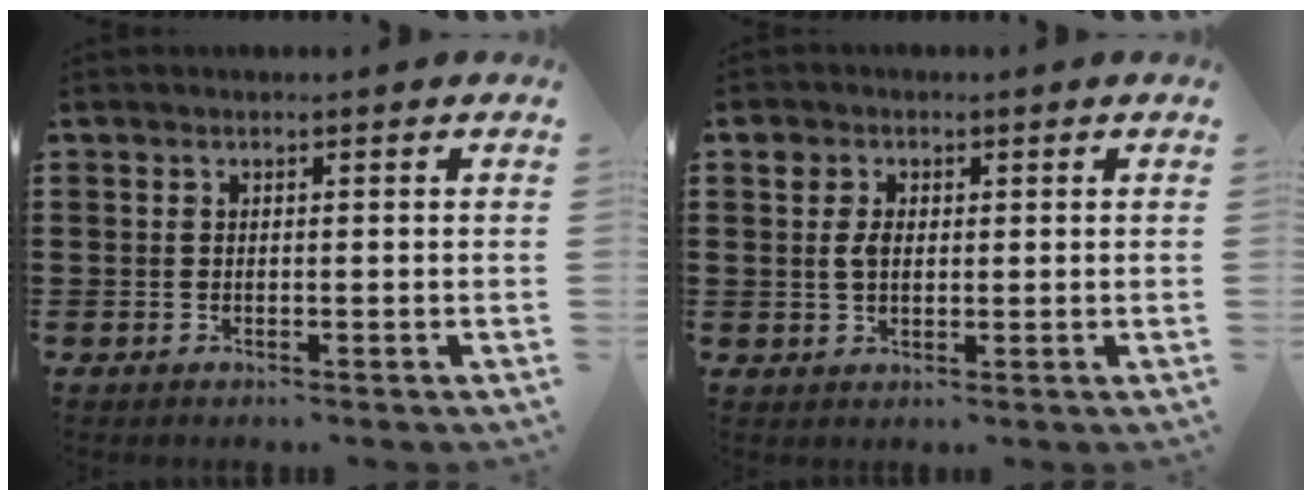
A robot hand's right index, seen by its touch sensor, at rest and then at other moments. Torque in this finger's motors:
{"motor_torque": [0.05, 0.04, 0.26, 0.06]}